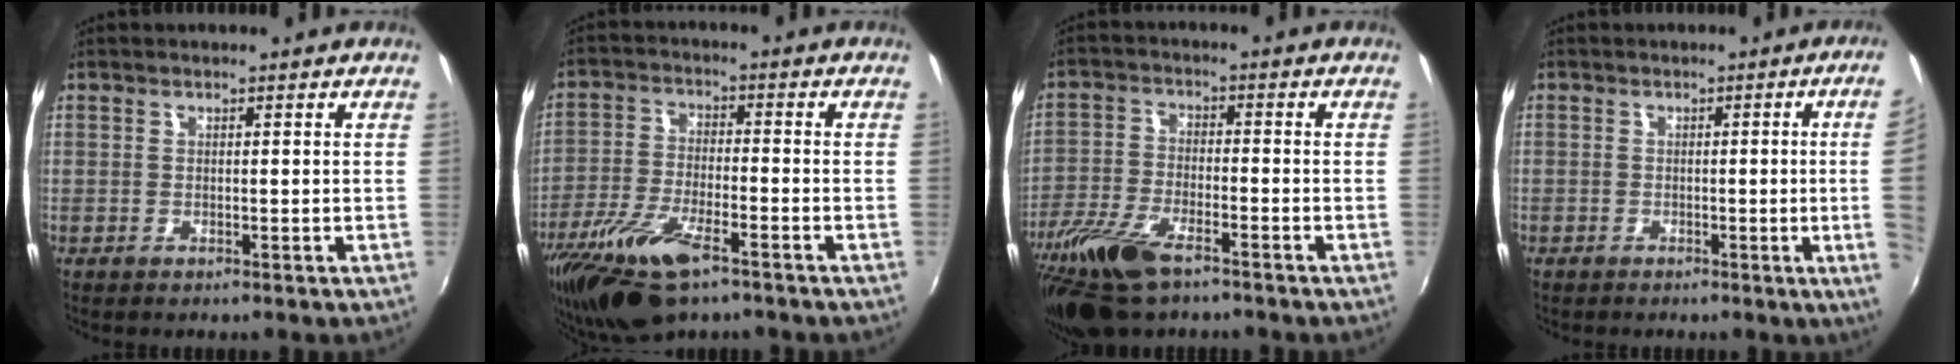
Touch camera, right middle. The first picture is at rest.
{"total": 14.1, "force": [-8.9, 4.8, 9.8], "torque": [-0.212, -0.037, -0.173]}
{"total": 13.4, "force": [-9.4, 4.6, 8.3], "torque": [-0.194, -0.033, -0.187]}
{"total": 7.0, "force": [-0.2, -1.6, 6.8], "torque": [-0.082, -0.010, 0.000]}